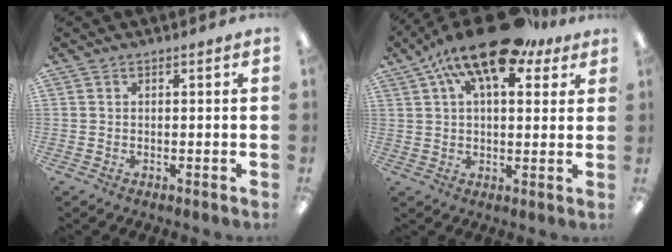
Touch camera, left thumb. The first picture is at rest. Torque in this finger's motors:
{"motor_torque": [1.50, 2.73, 1.49, -1.28, 0.14]}